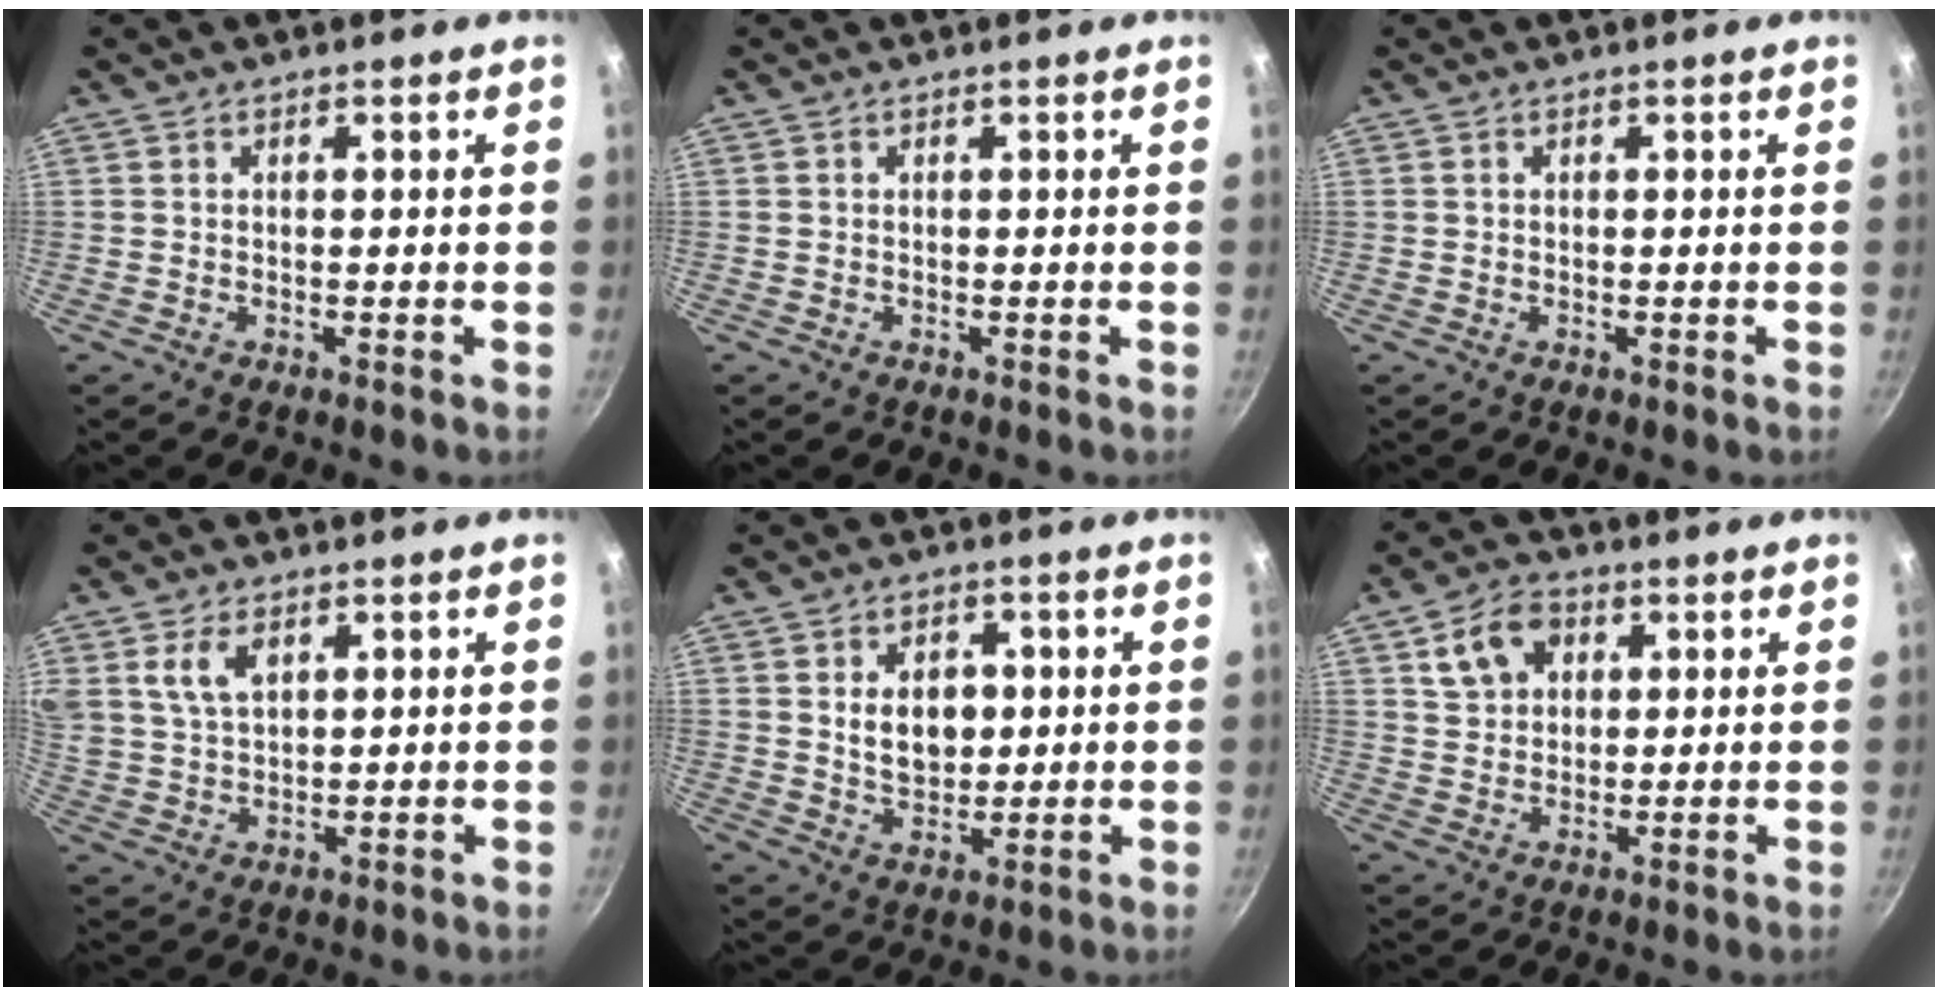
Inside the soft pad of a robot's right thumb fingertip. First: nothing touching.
{"total": 0.0}
{"total": 0.0}
{"total": 6.8, "force": [3.1, 4.1, 4.5], "torque": [-0.080, -0.009, 0.068]}
{"total": 8.0, "force": [1.5, 5.6, 5.5], "torque": [-0.053, -0.009, 0.030]}
{"total": 8.3, "force": [3.2, 6.2, 4.6], "torque": [-0.059, 0.000, 0.054]}